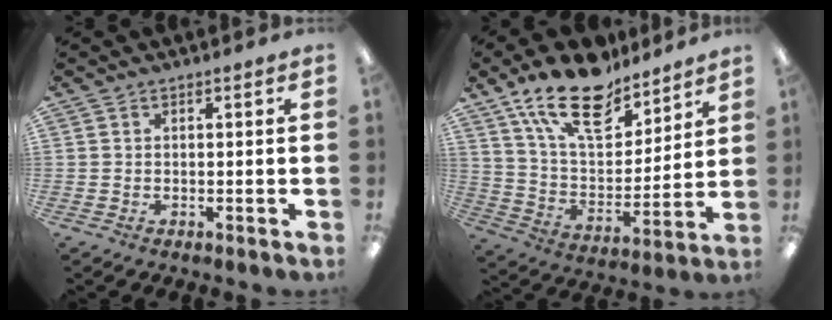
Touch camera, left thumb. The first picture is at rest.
{"total": 19.8, "force": [14.4, 9.0, 10.3], "torque": [-0.185, -0.078, 0.255]}